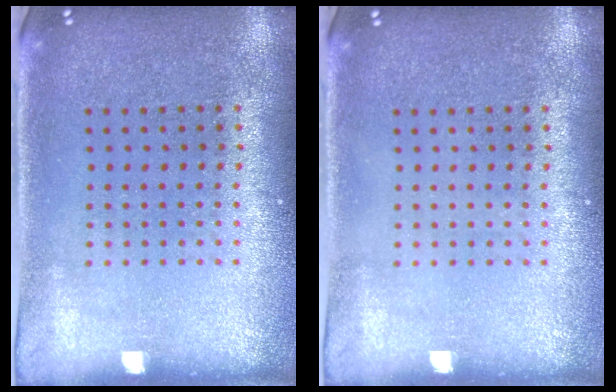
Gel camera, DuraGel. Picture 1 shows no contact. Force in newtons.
{"total": 0.0}